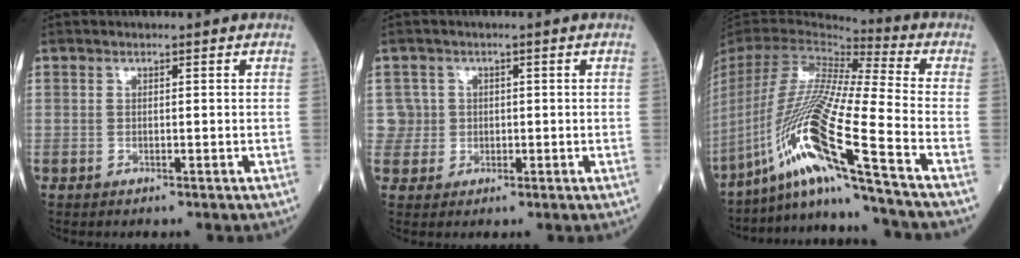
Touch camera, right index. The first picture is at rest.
{"total": 2.6, "force": [0.3, 2.5, -0.5], "torque": [0.024, 0.007, 0.002]}
{"total": 22.3, "force": [-12.7, -2.9, 18.1], "torque": [-0.374, -0.041, -0.239]}